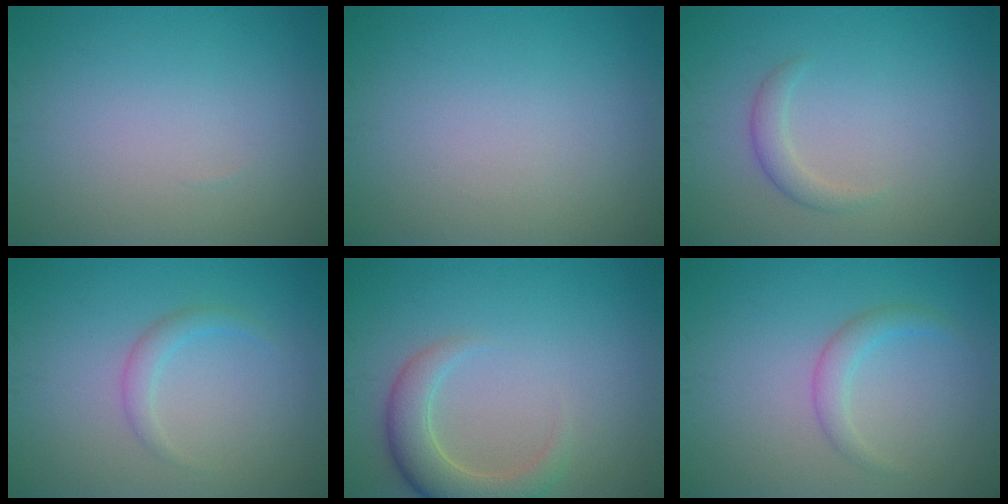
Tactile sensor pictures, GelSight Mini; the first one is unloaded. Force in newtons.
{"total": 0.0}
{"total": 1.6, "press": 1.6, "slide": 0.0}
{"total": 1.5, "press": 1.5, "slide": 0.1}
{"total": 4.2, "press": 4.2, "slide": 0.5}
{"total": 1.8, "press": 1.8, "slide": 0.1}